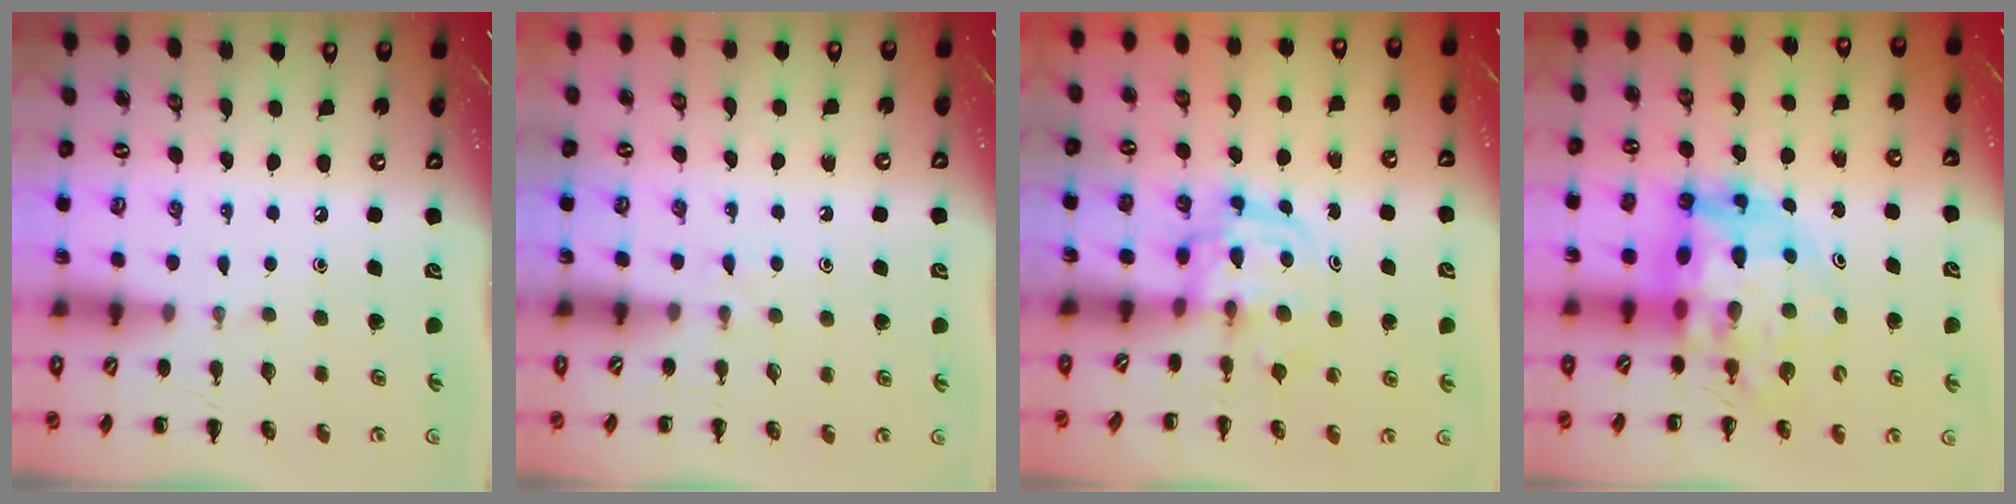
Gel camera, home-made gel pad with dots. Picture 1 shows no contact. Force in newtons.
{"total": 2.1, "press": 1.8, "slide": 0.9}
{"total": 2.7, "press": 2.7, "slide": 0.3}
{"total": 11.9, "press": 11.3, "slide": 3.6}